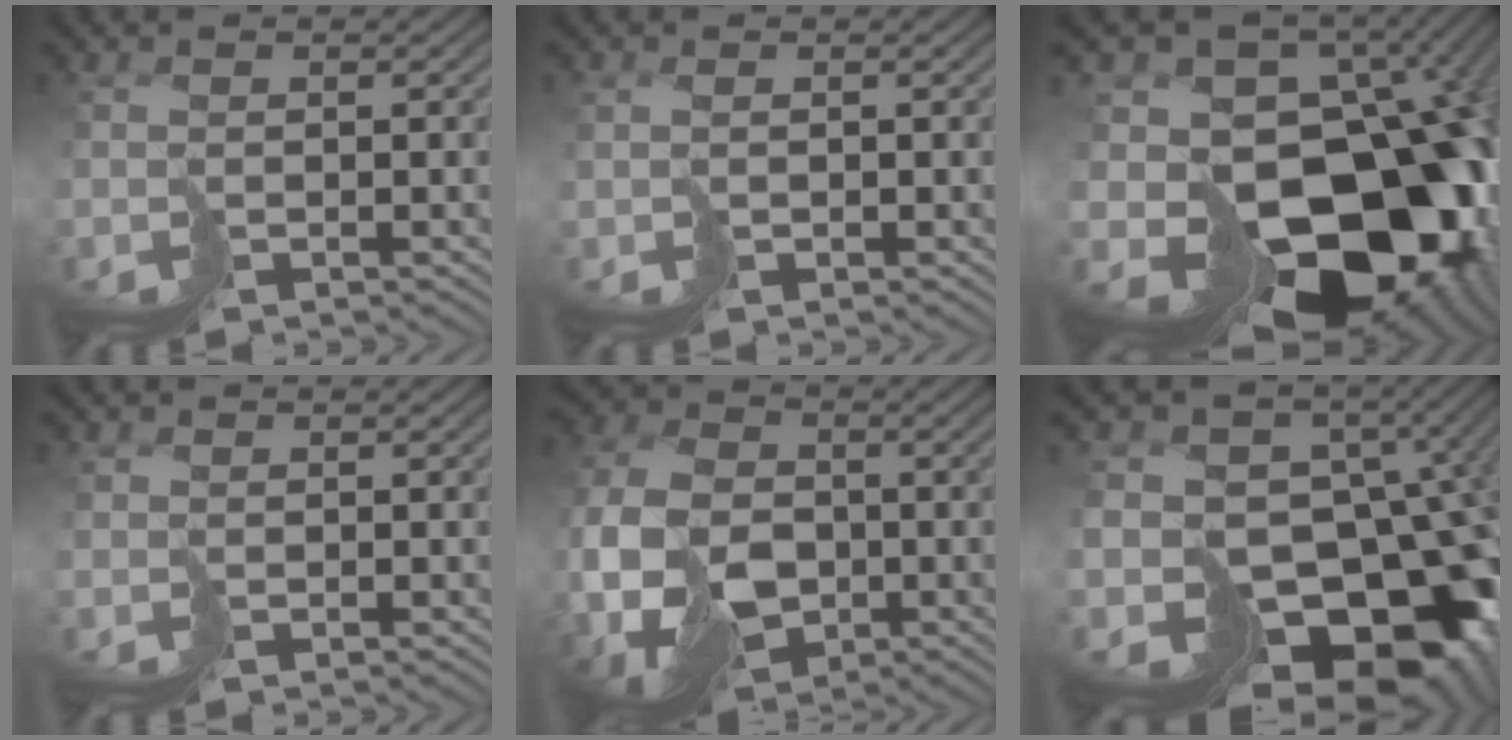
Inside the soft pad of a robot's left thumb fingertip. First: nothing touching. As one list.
[{"total": 0.9, "force": [0.4, 0.7, 0.4], "torque": [-0.013, -0.001, 0.012]}, {"total": 20.8, "force": [-5.7, 15.0, 13.2], "torque": [-0.210, -0.023, -0.053]}, {"total": 0.8, "force": [0.4, 0.7, -0.1], "torque": [-0.003, 0.000, 0.006]}, {"total": 12.0, "force": [-2.0, 8.2, 8.5], "torque": [-0.205, -0.015, -0.034]}, {"total": 17.1, "force": [-5.6, 12.4, 10.4], "torque": [-0.156, -0.015, -0.047]}]